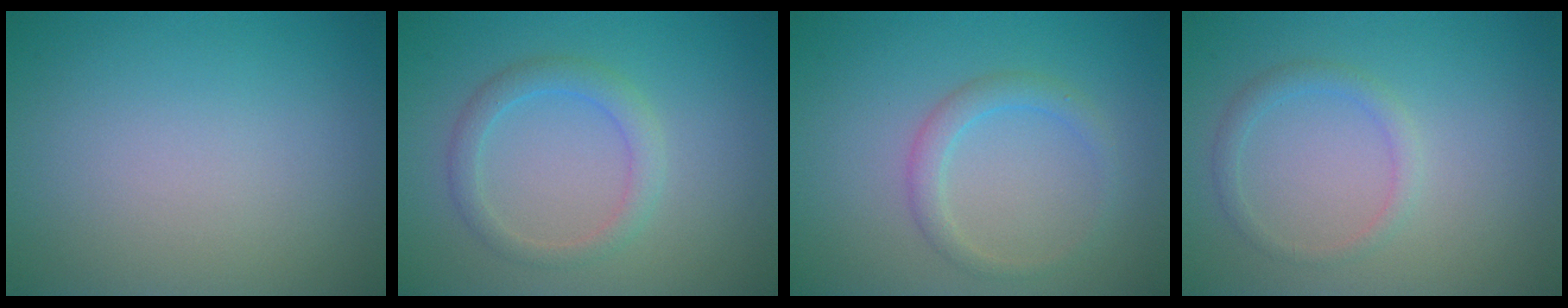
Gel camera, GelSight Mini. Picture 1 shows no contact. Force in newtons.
{"total": 2.3, "press": 2.3, "slide": 0.1}
{"total": 2.0, "press": 2.0, "slide": 0.0}
{"total": 1.5, "press": 1.5, "slide": 0.1}